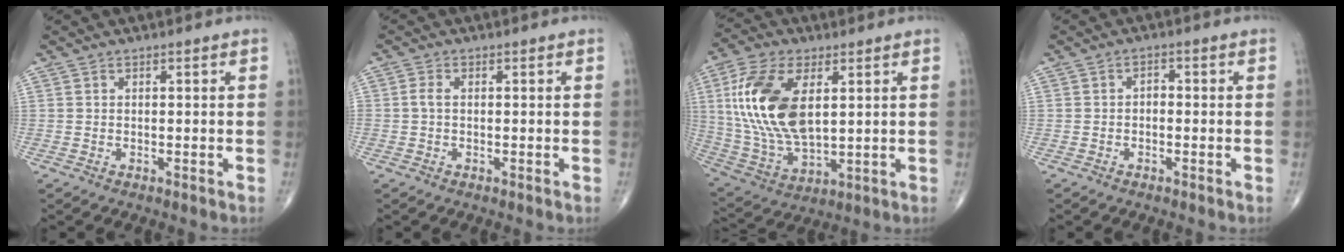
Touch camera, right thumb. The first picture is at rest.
{"total": 1.7, "force": [0.0, 0.9, 1.4], "torque": [-0.028, 0.001, -0.002]}
{"total": 18.9, "force": [4.2, 9.9, 15.6], "torque": [-0.315, -0.014, 0.084]}
{"total": 1.5, "force": [-0.4, 1.0, 1.0], "torque": [-0.005, 0.009, -0.011]}